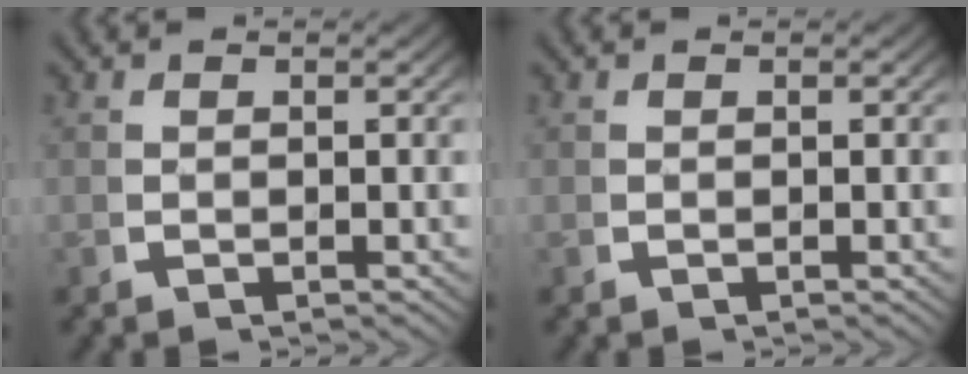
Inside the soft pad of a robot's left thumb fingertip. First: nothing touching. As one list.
[{"total": 0.0}]